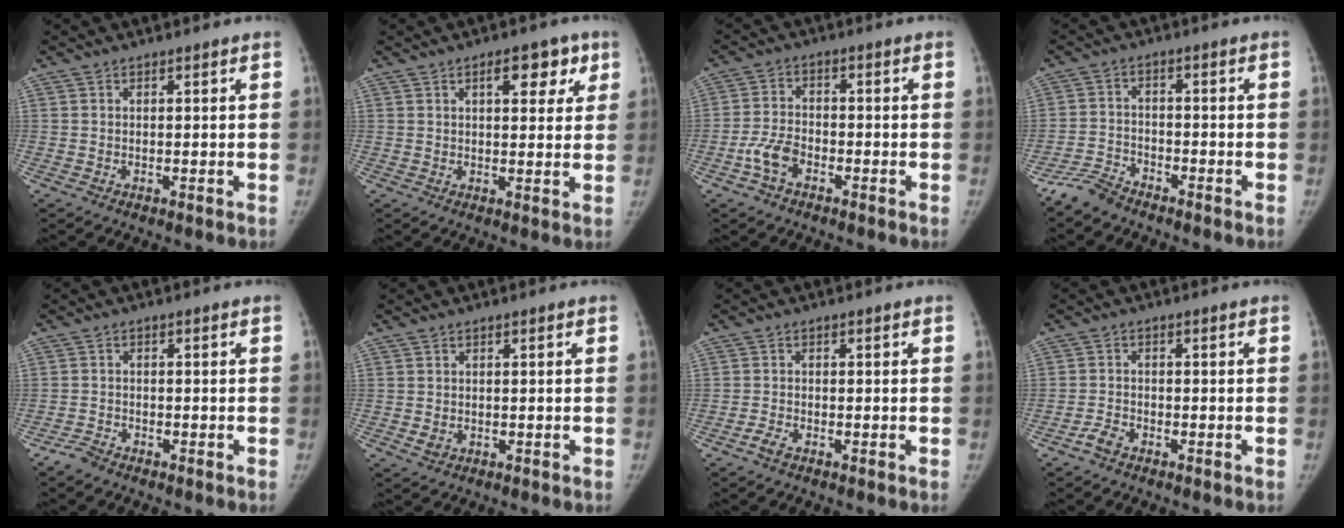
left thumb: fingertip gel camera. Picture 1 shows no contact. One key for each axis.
{"total": 7.2, "fx": 3.4, "fy": 3.6, "fz": 5.2, "tx": -0.036, "ty": -0.008, "tz": 0.040}
{"total": 5.5, "fx": -2.9, "fy": 3.2, "fz": 3.3, "tx": -0.068, "ty": 0.021, "tz": -0.060}
{"total": 5.1, "fx": -4.7, "fy": 1.8, "fz": 1.1, "tx": -0.024, "ty": 0.013, "tz": -0.096}
{"total": 2.4, "fx": -2.1, "fy": 1.0, "fz": 0.7, "tx": -0.021, "ty": 0.006, "tz": -0.042}
{"total": 1.7, "fx": -0.5, "fy": 1.3, "fz": 1.0, "tx": -0.014, "ty": 0.001, "tz": -0.004}
{"total": 2.0, "fx": -1.5, "fy": 0.7, "fz": 1.1, "tx": -0.031, "ty": 0.005, "tz": -0.030}
{"total": 2.5, "fx": -2.0, "fy": 1.1, "fz": 1.1, "tx": -0.028, "ty": 0.010, "tz": -0.038}